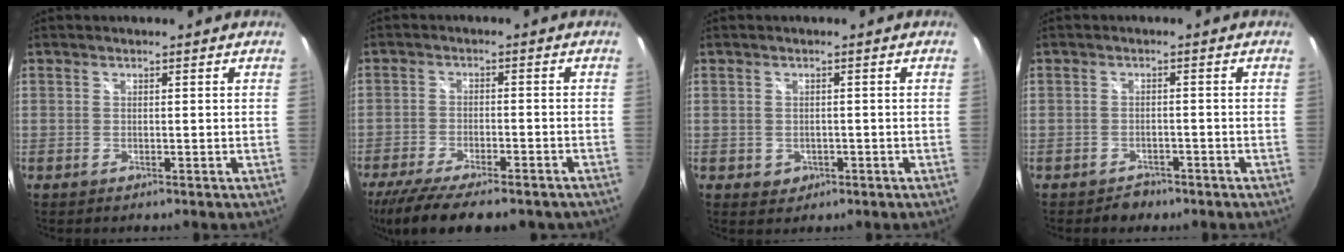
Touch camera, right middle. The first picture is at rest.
{"total": 16.9, "force": [-13.3, 4.8, 9.3], "torque": [-0.191, -0.049, -0.199]}
{"total": 2.6, "force": [-0.6, 2.3, 1.0], "torque": [-0.021, -0.002, -0.003]}
{"total": 3.1, "force": [-2.4, 2.0, 0.5], "torque": [-0.016, 0.000, -0.033]}